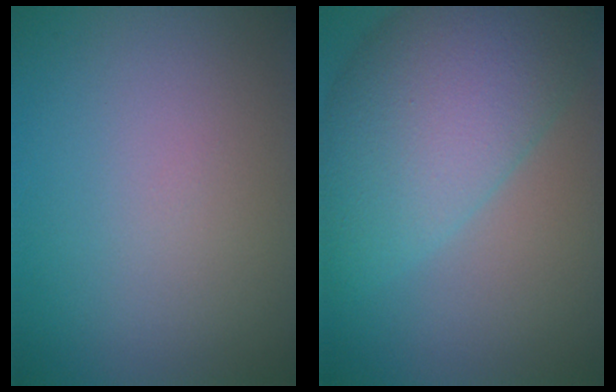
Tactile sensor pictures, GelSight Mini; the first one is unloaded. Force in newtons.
{"total": 10.1, "press": 10.1, "slide": 0.3}